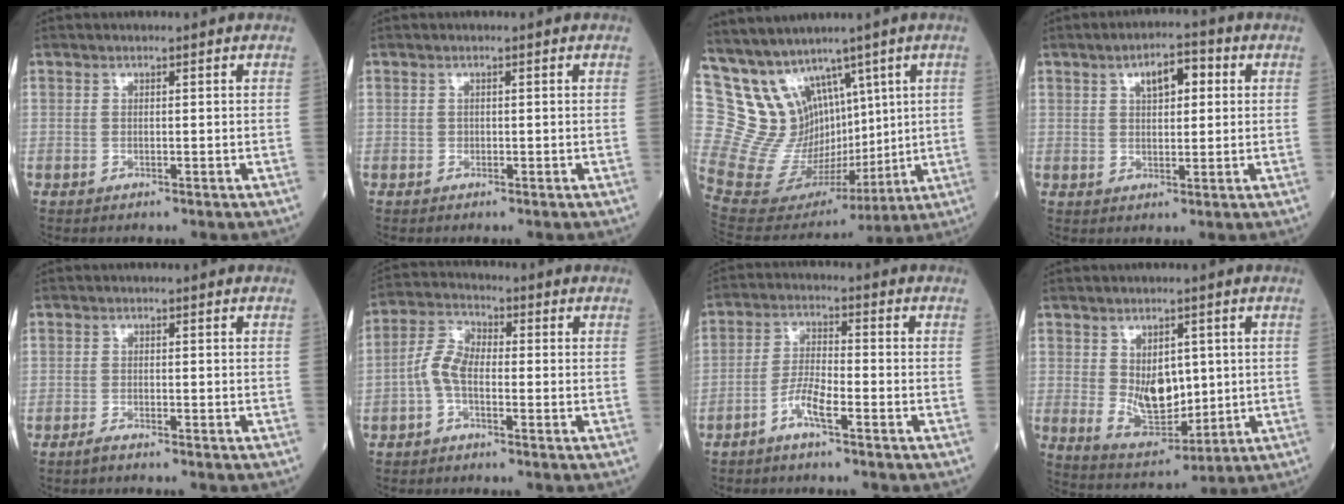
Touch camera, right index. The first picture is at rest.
{"total": 0.6, "force": [-0.1, 0.6, 0.2], "torque": [0.000, 0.002, -0.001]}
{"total": 13.8, "force": [8.2, 9.3, 6.0], "torque": [-0.134, 0.052, 0.195]}
{"total": 5.6, "force": [1.9, 2.3, 4.7], "torque": [-0.074, 0.014, 0.029]}
{"total": 1.7, "force": [-1.5, -0.1, 0.7], "torque": [-0.021, -0.003, -0.028]}
{"total": 5.1, "force": [-1.5, 2.4, 4.2], "torque": [-0.092, 0.012, -0.037]}
{"total": 5.6, "force": [-3.5, 0.6, 4.3], "torque": [-0.091, 0.004, -0.072]}
{"total": 8.3, "force": [0.9, 4.7, 6.8], "torque": [-0.118, -0.008, 0.034]}